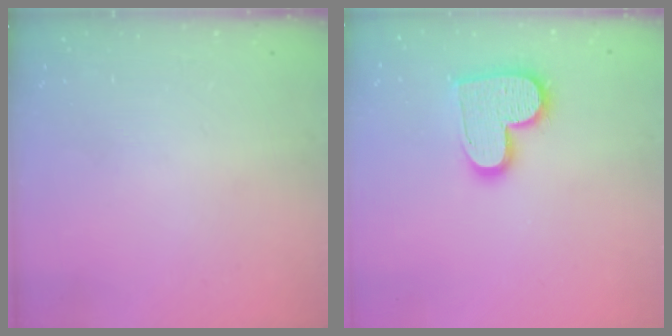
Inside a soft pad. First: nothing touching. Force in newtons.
{"total": 14.0, "press": 13.9, "slide": 0.8}